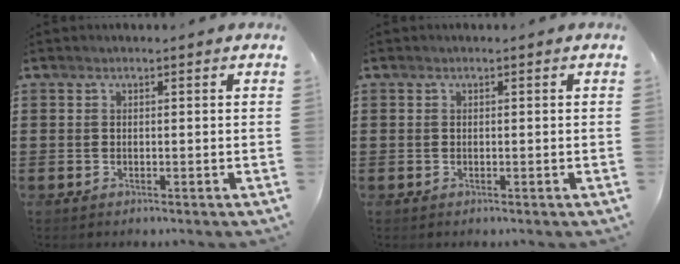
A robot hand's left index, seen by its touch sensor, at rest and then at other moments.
{"total": 0.0}